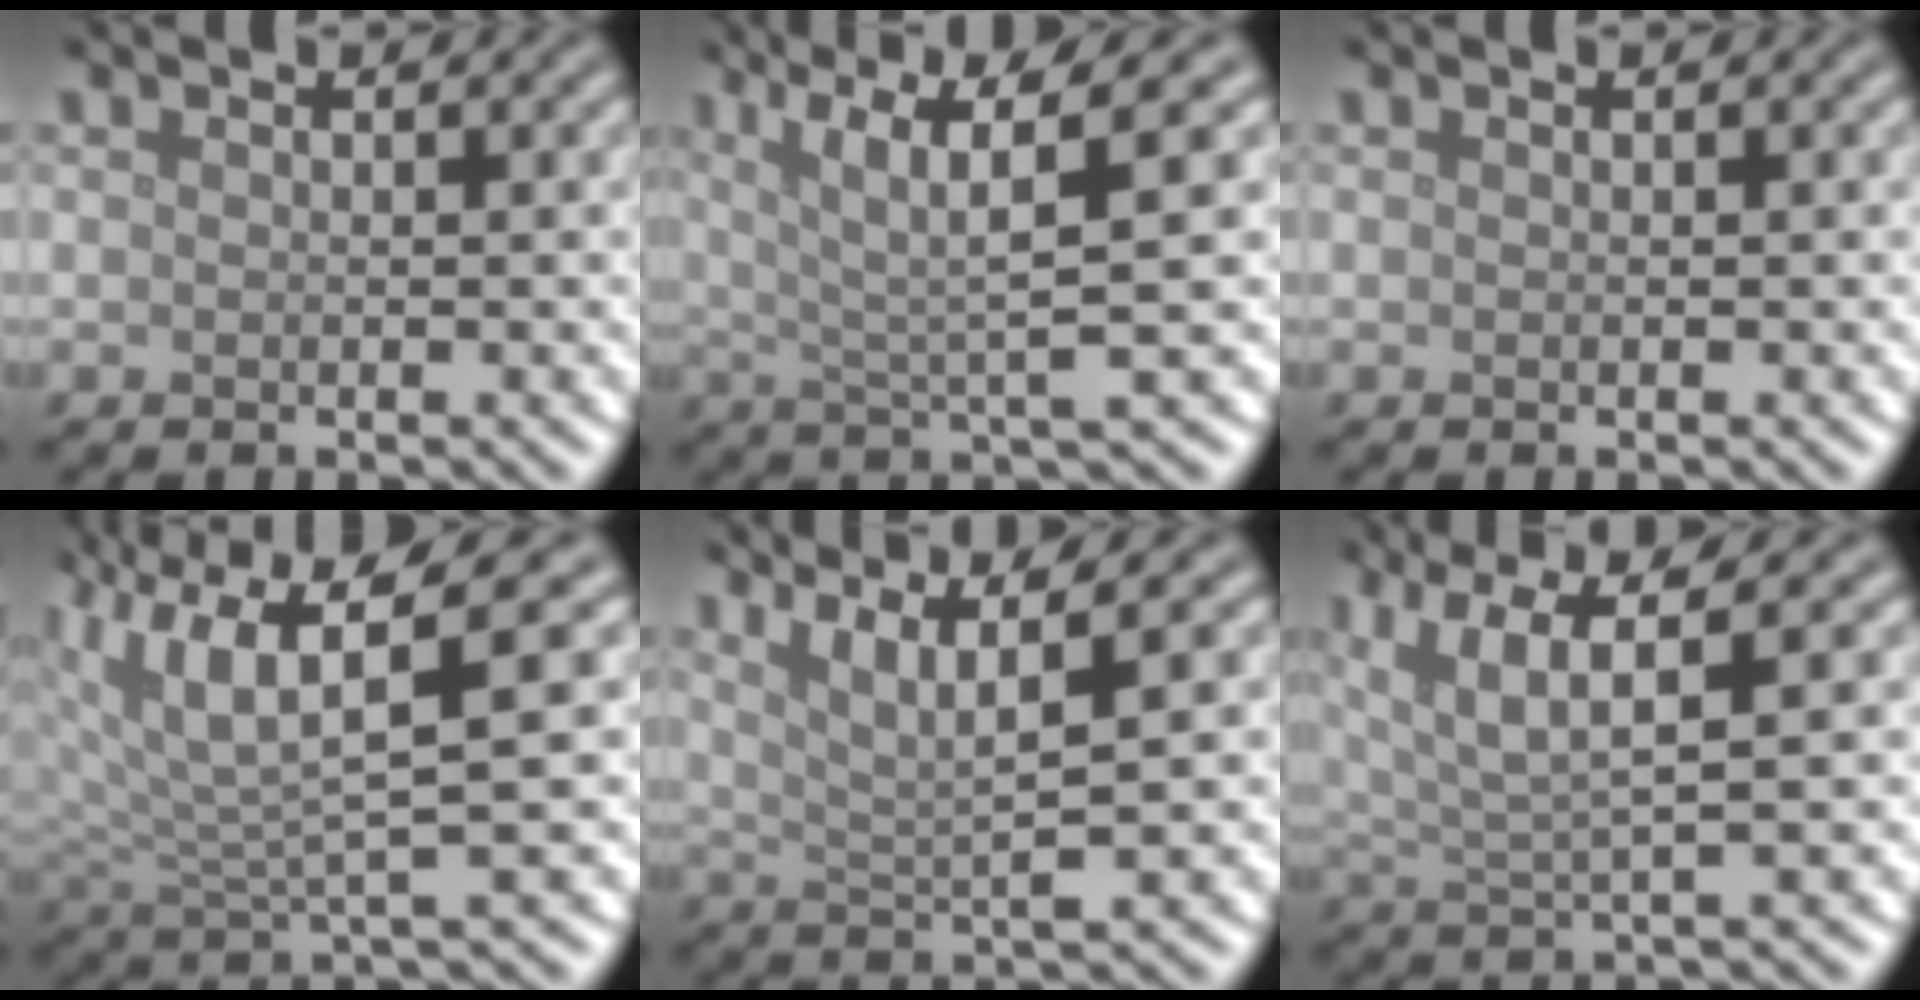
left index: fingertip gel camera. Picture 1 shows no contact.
{"total": 6.6, "force": [2.6, 1.0, 6.0], "torque": [-0.105, 0.010, 0.047]}
{"total": 0.0}
{"total": 7.2, "force": [2.7, 1.8, 6.4], "torque": [-0.130, 0.003, 0.051]}
{"total": 4.9, "force": [2.5, 0.7, 4.2], "torque": [-0.076, 0.006, 0.050]}
{"total": 6.1, "force": [2.9, 1.3, 5.2], "torque": [-0.107, 0.010, 0.059]}